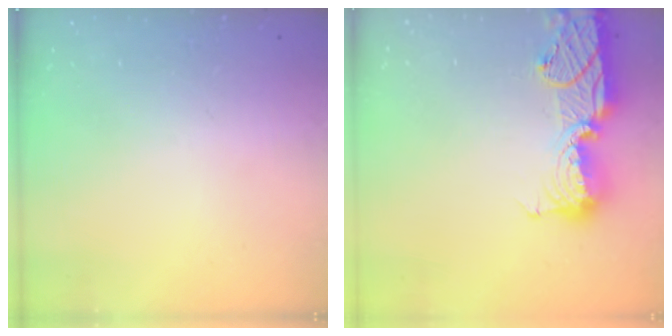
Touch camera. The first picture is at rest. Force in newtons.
{"total": 17.0, "press": 16.3, "slide": 4.7}